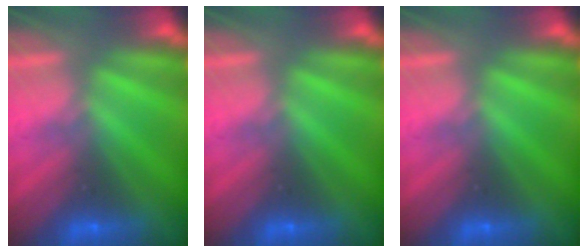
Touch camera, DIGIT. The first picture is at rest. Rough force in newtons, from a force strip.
{"total": 0.0}
{"total": 0.0}